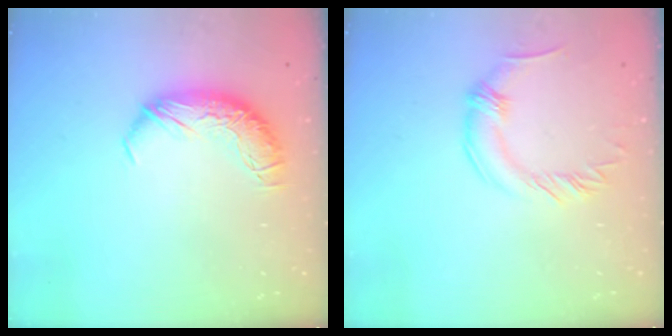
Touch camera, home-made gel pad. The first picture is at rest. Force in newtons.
{"total": 0.0}